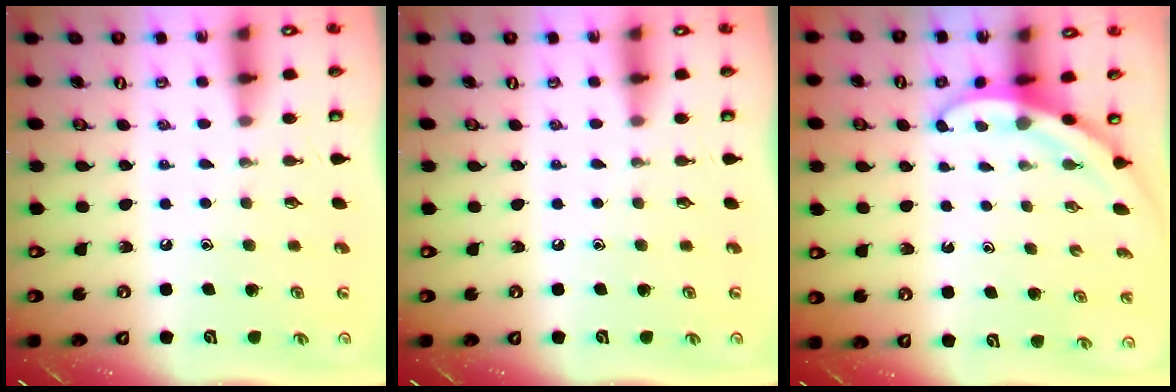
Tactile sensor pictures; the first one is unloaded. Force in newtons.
{"total": 0.0}
{"total": 3.4, "press": 3.4, "slide": 0.1}